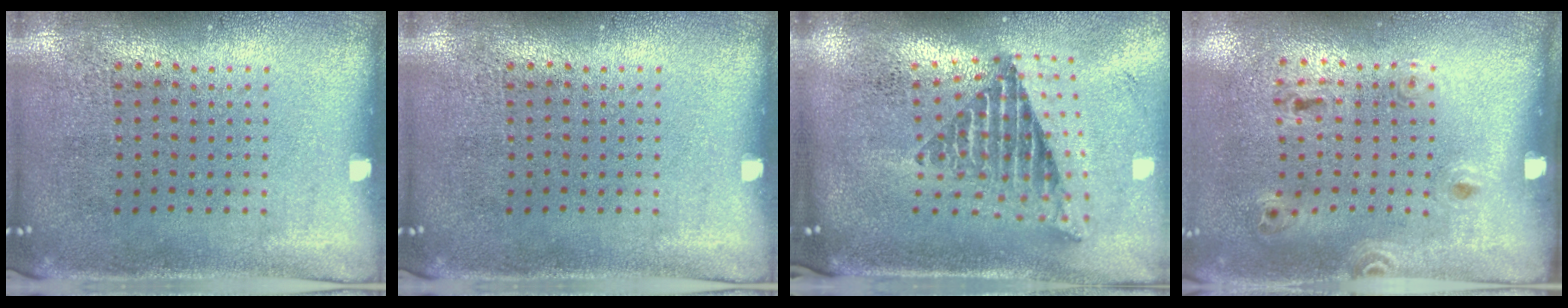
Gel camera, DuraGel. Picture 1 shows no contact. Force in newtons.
{"total": 0.0}
{"total": 2.4, "press": 1.6, "slide": 1.9}
{"total": 1.5, "press": 0.9, "slide": 1.2}